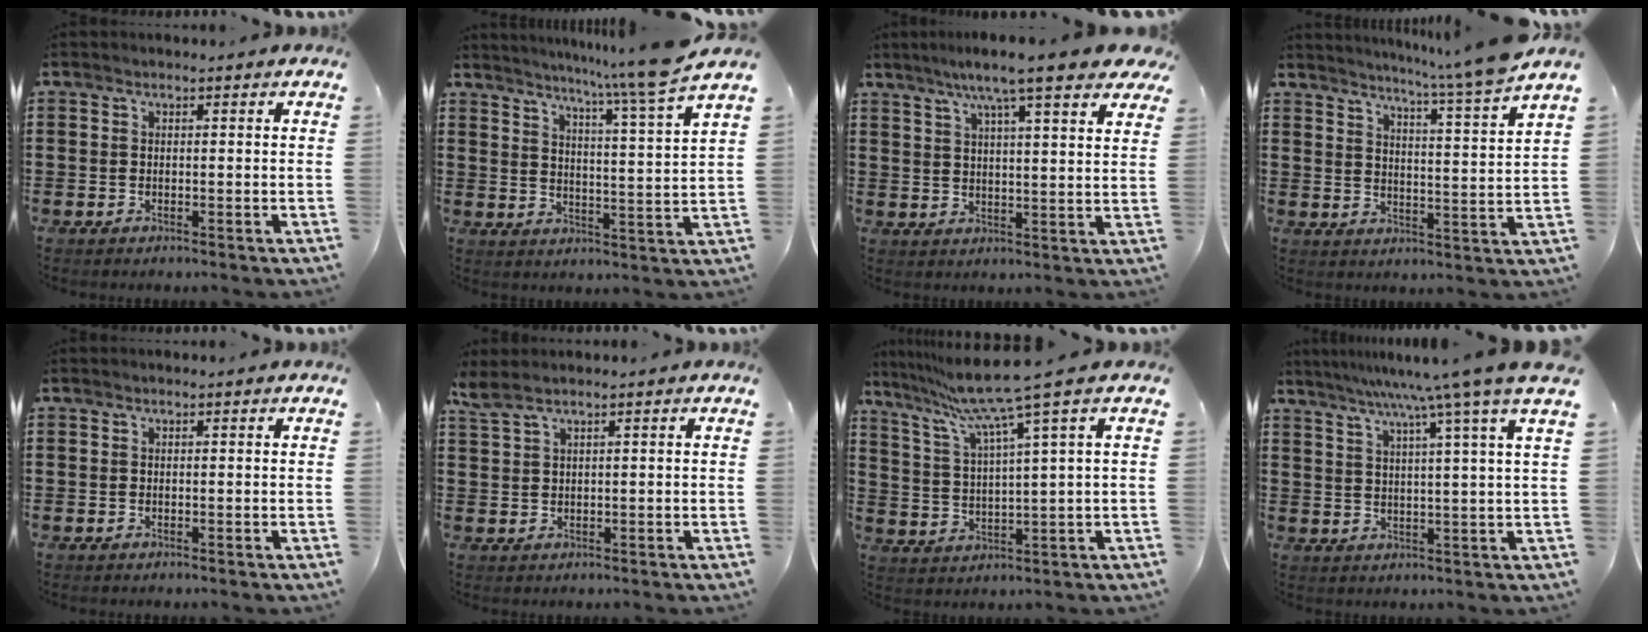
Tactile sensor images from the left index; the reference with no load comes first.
{"total": 7.6, "force": [6.4, -1.5, 3.8], "torque": [-0.080, -0.047, 0.101]}
{"total": 8.3, "force": [6.4, 0.3, 5.2], "torque": [-0.112, -0.016, 0.107]}
{"total": 6.7, "force": [5.8, -1.8, 2.8], "torque": [-0.067, -0.041, 0.091]}
{"total": 0.0}
{"total": 1.9, "force": [1.3, 0.4, 1.4], "torque": [-0.031, 0.000, 0.023]}
{"total": 9.5, "force": [6.5, -1.0, 6.9], "torque": [-0.163, -0.037, 0.104]}
{"total": 8.3, "force": [6.1, -1.8, 5.3], "torque": [-0.117, -0.030, 0.095]}